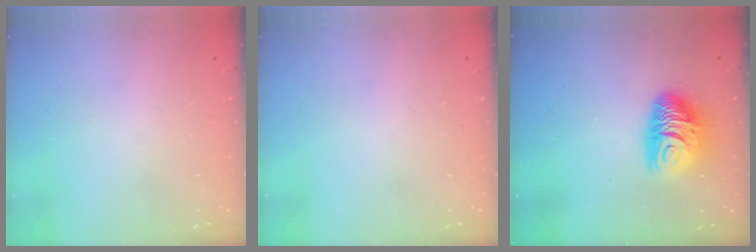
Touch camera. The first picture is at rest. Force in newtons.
{"total": 0.0}
{"total": 10.5, "press": 10.5, "slide": 0.5}